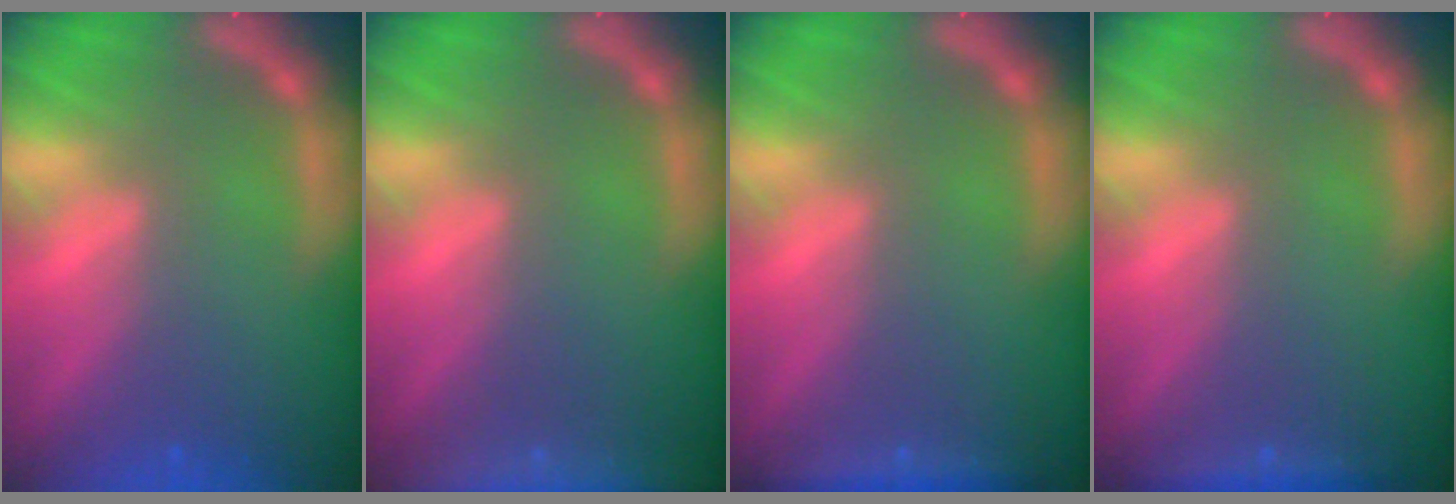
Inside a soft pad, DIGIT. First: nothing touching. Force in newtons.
{"total": 8.0}
{"total": 2.4}
{"total": 1.9}